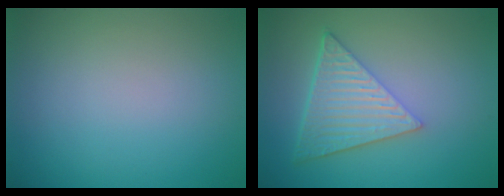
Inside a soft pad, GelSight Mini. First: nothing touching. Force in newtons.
{"total": 6.7, "press": 4.8, "slide": 4.7}